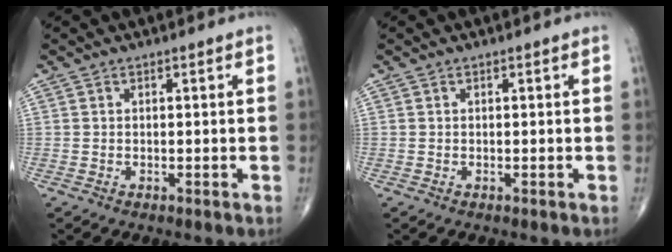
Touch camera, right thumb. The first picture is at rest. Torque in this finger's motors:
{"motor_torque": [0.01, 0.01, -0.02, -0.01, 0.00]}